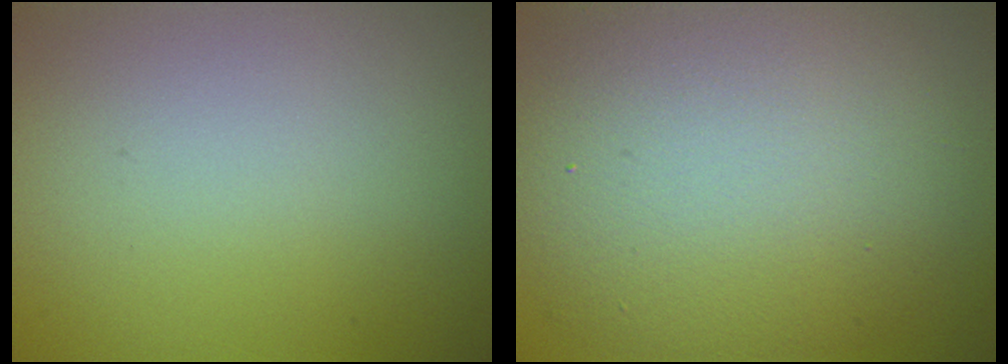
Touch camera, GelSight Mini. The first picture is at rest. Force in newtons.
{"total": 10.4, "press": 10.4, "slide": 0.6}